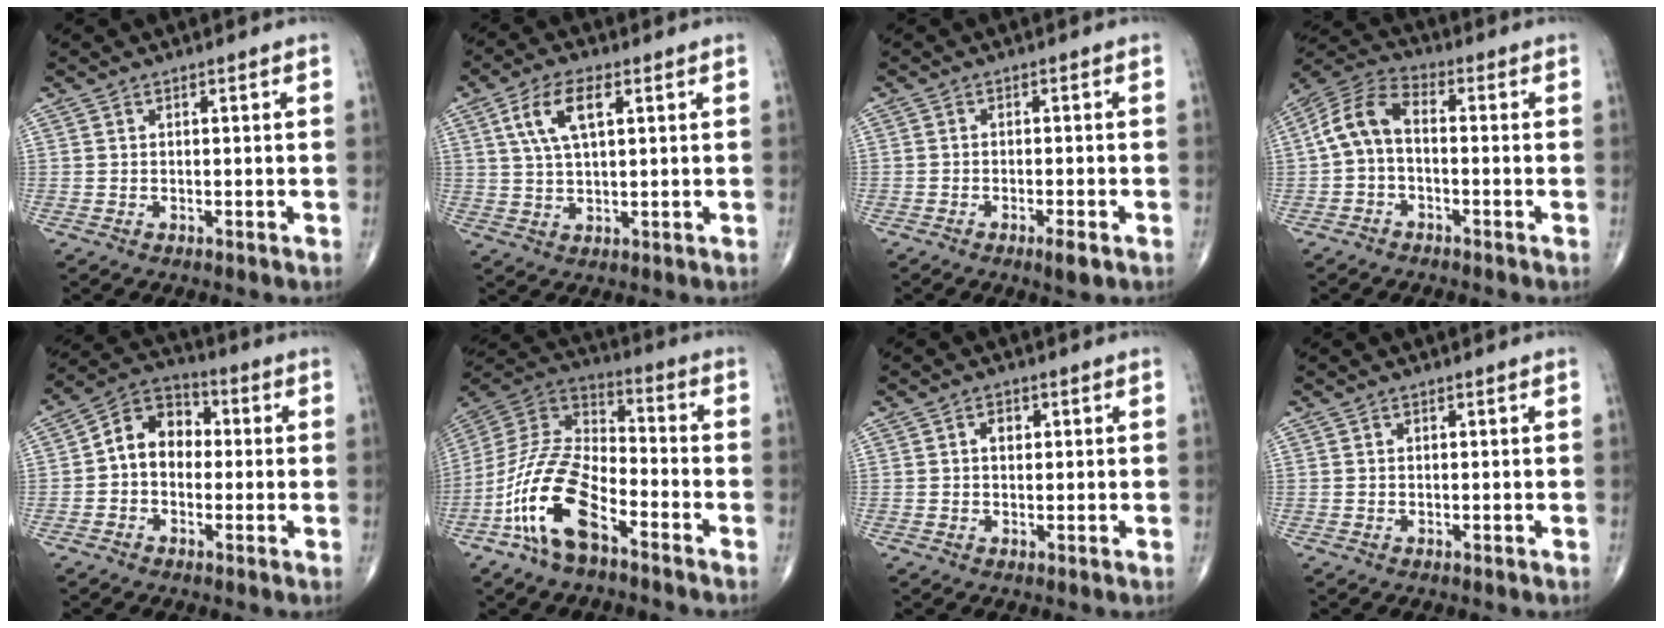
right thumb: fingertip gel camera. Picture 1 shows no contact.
{"total": 8.5, "force": [3.0, 3.7, 7.1], "torque": [-0.138, 0.002, 0.059]}
{"total": 2.9, "force": [-1.6, 0.5, 2.4], "torque": [-0.039, -0.002, -0.029]}
{"total": 8.4, "force": [-0.7, 4.8, 6.9], "torque": [-0.135, 0.032, -0.028]}
{"total": 9.6, "force": [0.0, 7.3, 6.2], "torque": [-0.075, 0.035, -0.016]}
{"total": 16.5, "force": [-8.3, 7.3, 12.2], "torque": [-0.239, 0.055, -0.167]}
{"total": 2.6, "force": [0.6, 1.8, 1.7], "torque": [-0.019, 0.003, 0.008]}
{"total": 0.5, "force": [0.1, 0.4, 0.3], "torque": [-0.003, 0.000, 0.003]}